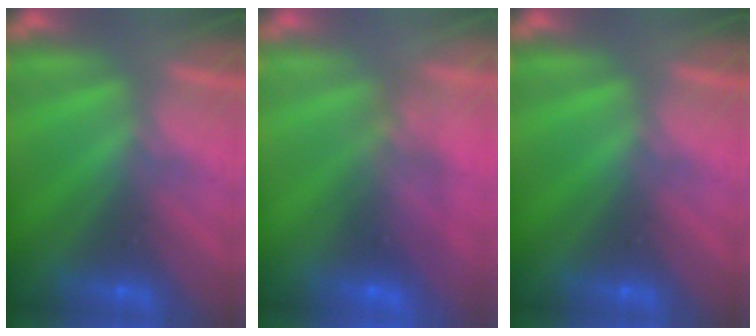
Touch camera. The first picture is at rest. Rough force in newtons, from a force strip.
{"total": 10.2}
{"total": 0.0}